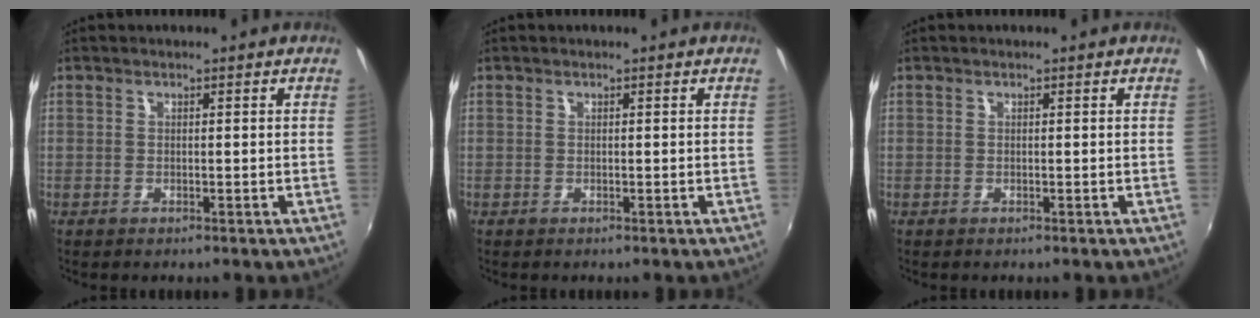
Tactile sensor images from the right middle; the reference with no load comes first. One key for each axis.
{"total": 0.0}
{"total": 0.0}